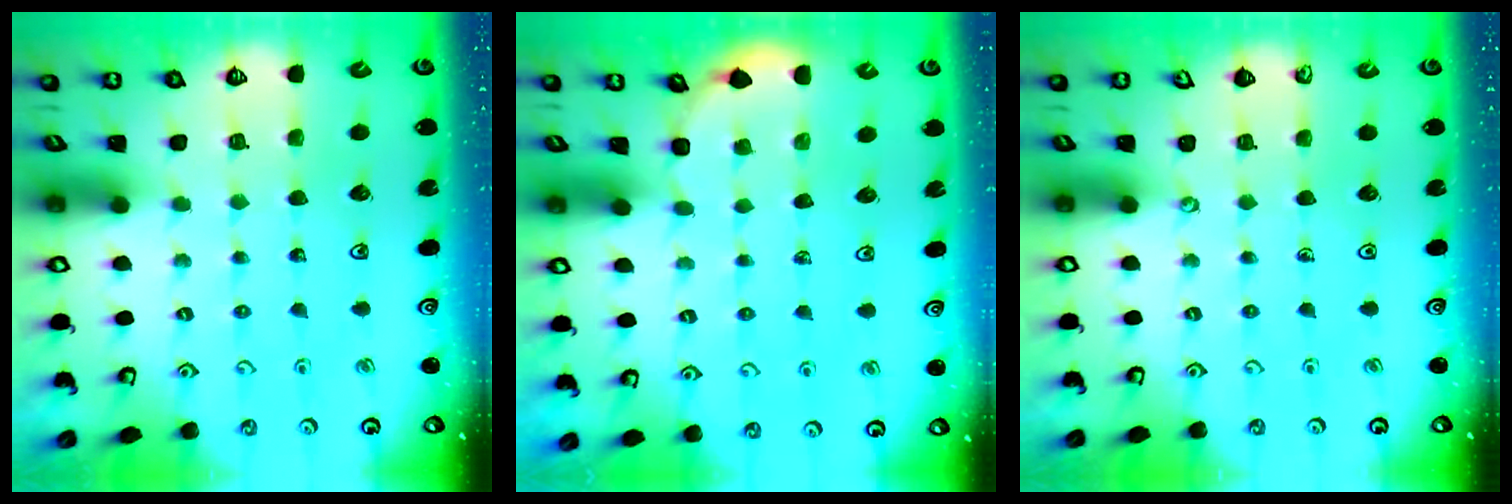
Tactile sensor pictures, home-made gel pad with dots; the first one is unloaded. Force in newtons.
{"total": 1.8, "press": 1.7, "slide": 0.0}
{"total": 0.0}